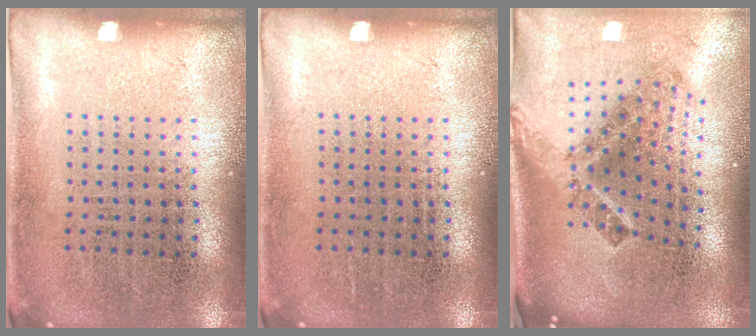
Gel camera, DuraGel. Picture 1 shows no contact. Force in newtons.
{"total": 0.0}
{"total": 2.7, "press": 1.6, "slide": 2.1}